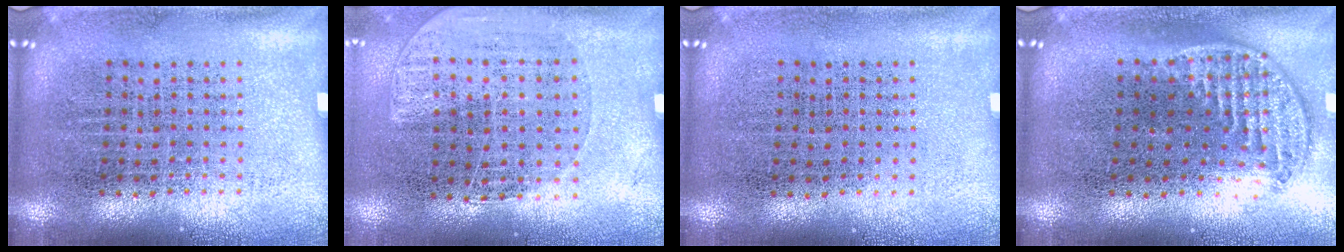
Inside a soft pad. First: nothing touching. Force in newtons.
{"total": 1.1, "press": 0.9, "slide": 0.5}
{"total": 0.0}
{"total": 1.3, "press": 1.1, "slide": 0.7}